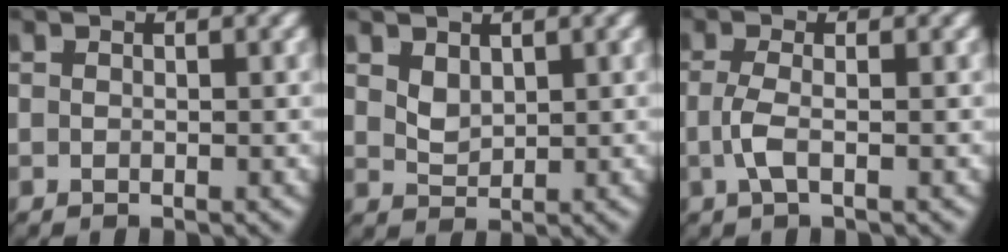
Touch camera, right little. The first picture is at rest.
{"total": 1.6, "force": [1.1, 0.7, 0.9], "torque": [-0.019, -0.012, 0.033]}
{"total": 1.9, "force": [-0.6, -0.3, 1.7], "torque": [-0.037, -0.009, -0.006]}